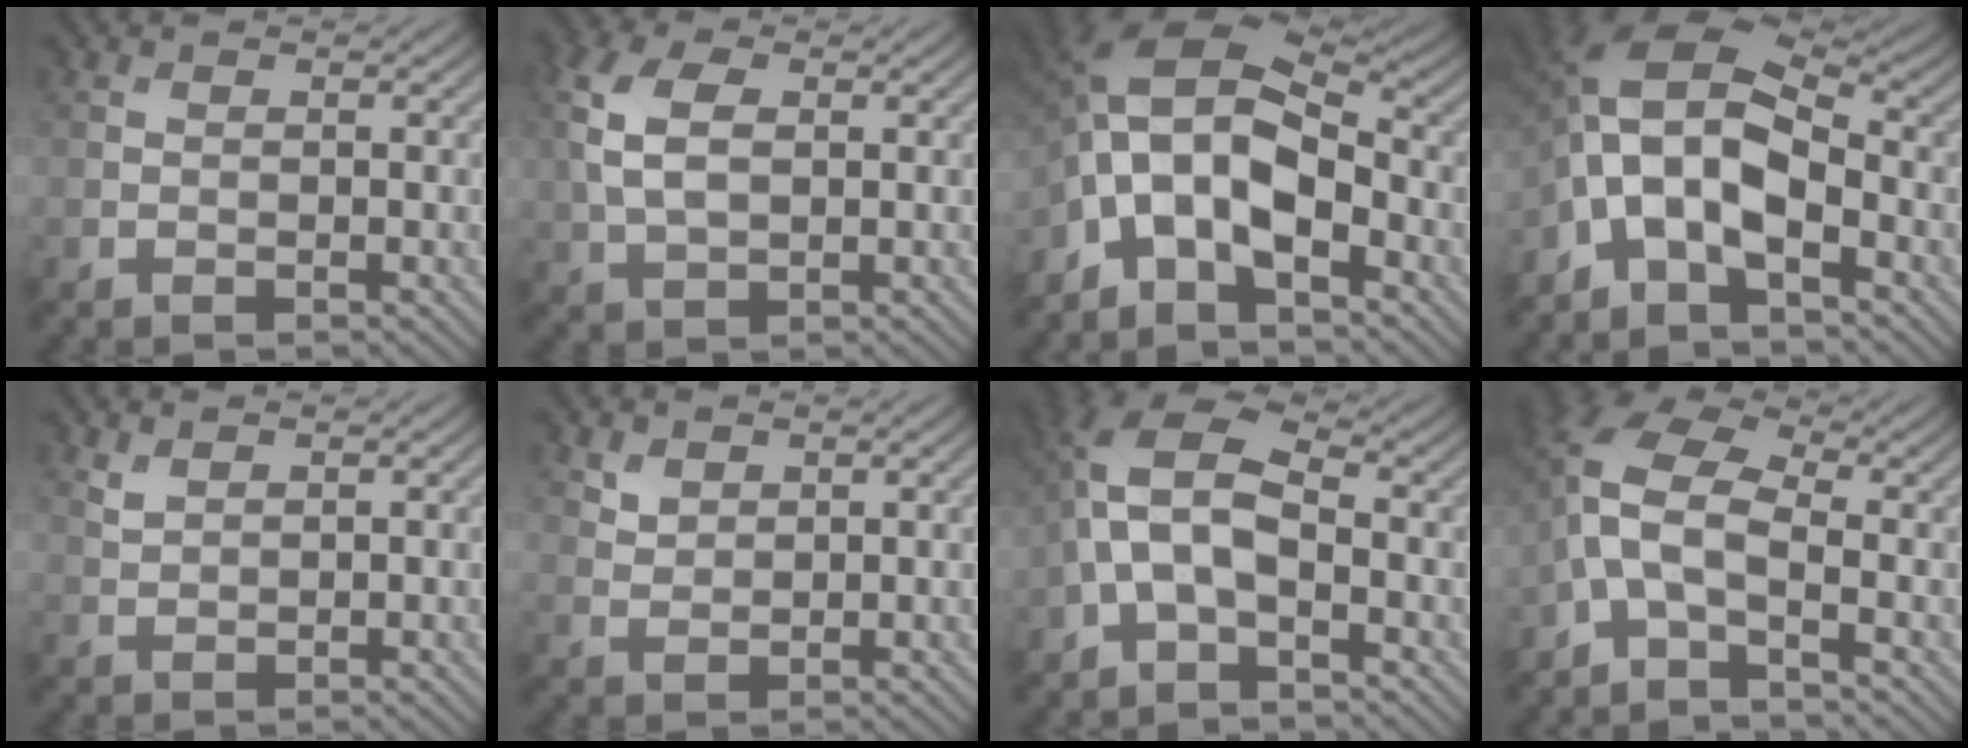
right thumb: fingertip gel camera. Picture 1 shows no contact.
{"total": 6.3, "force": [1.0, 3.8, 4.9], "torque": [-0.129, 0.010, 0.015]}
{"total": 11.6, "force": [-3.8, 6.2, 9.1], "torque": [-0.185, 0.000, -0.087]}
{"total": 10.7, "force": [-3.4, 5.3, 8.6], "torque": [-0.177, 0.004, -0.084]}
{"total": 1.3, "force": [1.1, 0.4, 0.6], "torque": [-0.023, -0.001, 0.027]}
{"total": 2.0, "force": [1.5, 1.2, 0.7], "torque": [-0.021, -0.003, 0.034]}
{"total": 7.9, "force": [-1.4, 4.1, 6.7], "torque": [-0.151, 0.016, -0.041]}
{"total": 7.6, "force": [-2.0, 3.2, 6.7], "torque": [-0.153, 0.012, -0.066]}